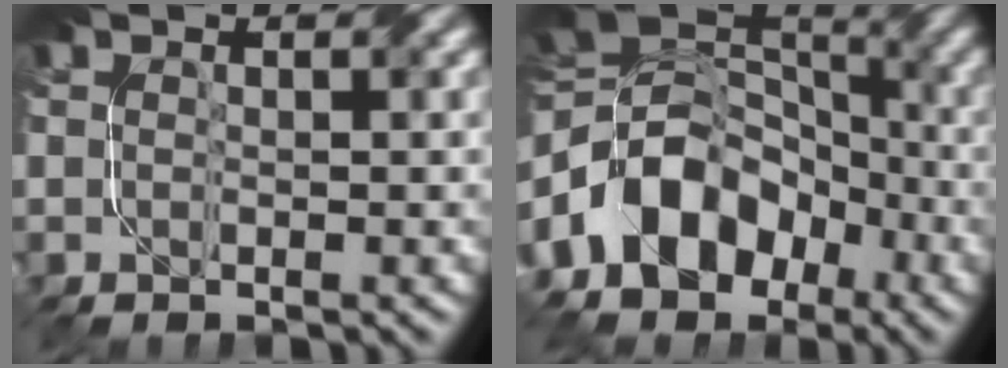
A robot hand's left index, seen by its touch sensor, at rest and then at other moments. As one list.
[{"total": 11.4, "force": [-5.0, 8.3, 6.1], "torque": [-0.127, 0.000, -0.107]}]